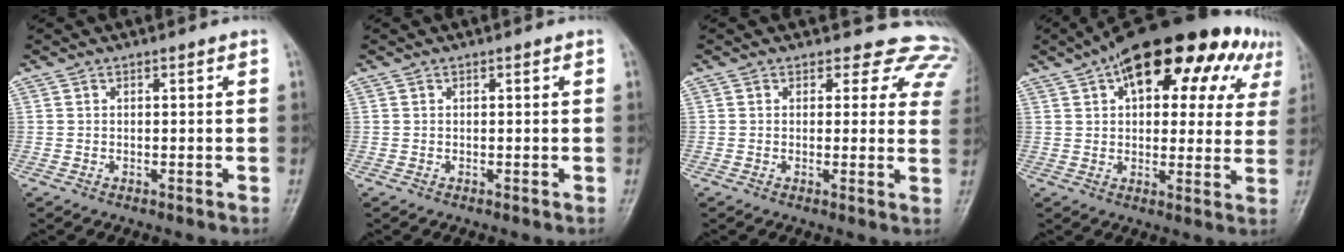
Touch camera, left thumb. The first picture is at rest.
{"total": 0.0}
{"total": 10.6, "force": [8.9, 5.5, 1.7], "torque": [0.038, -0.037, 0.061]}
{"total": 22.7, "force": [10.8, 11.3, 16.5], "torque": [-0.191, 0.017, 0.148]}